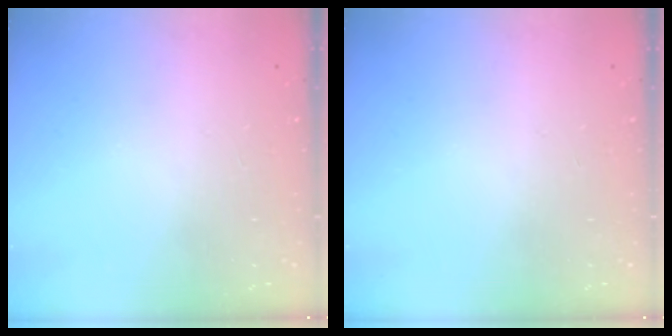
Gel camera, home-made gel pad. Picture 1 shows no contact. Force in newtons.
{"total": 0.0}